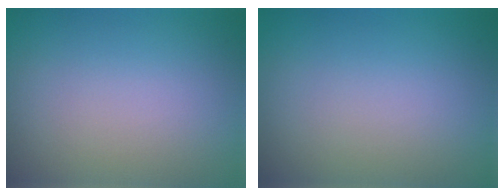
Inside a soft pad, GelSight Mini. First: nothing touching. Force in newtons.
{"total": 0.0}